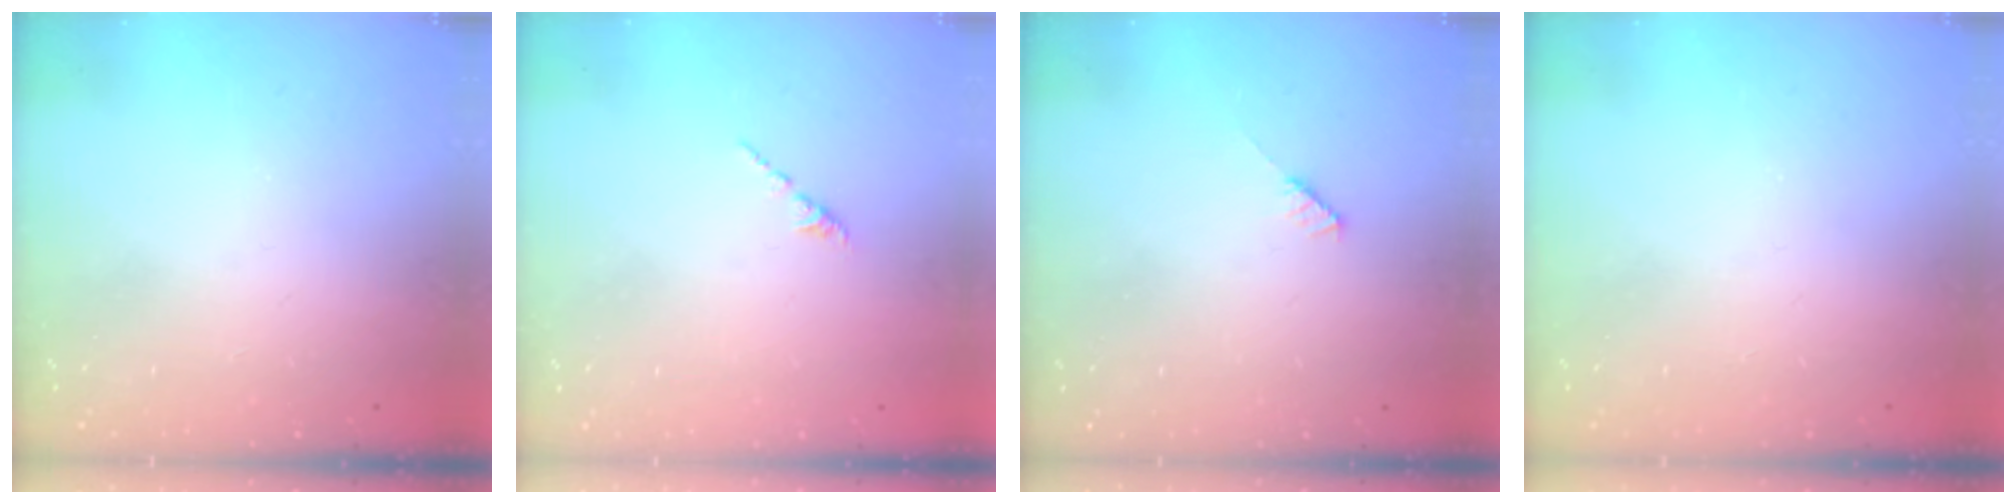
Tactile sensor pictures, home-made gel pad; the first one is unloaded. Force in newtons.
{"total": 1.6, "press": 1.5, "slide": 0.6}
{"total": 3.0, "press": 3.0, "slide": 0.2}
{"total": 0.0}